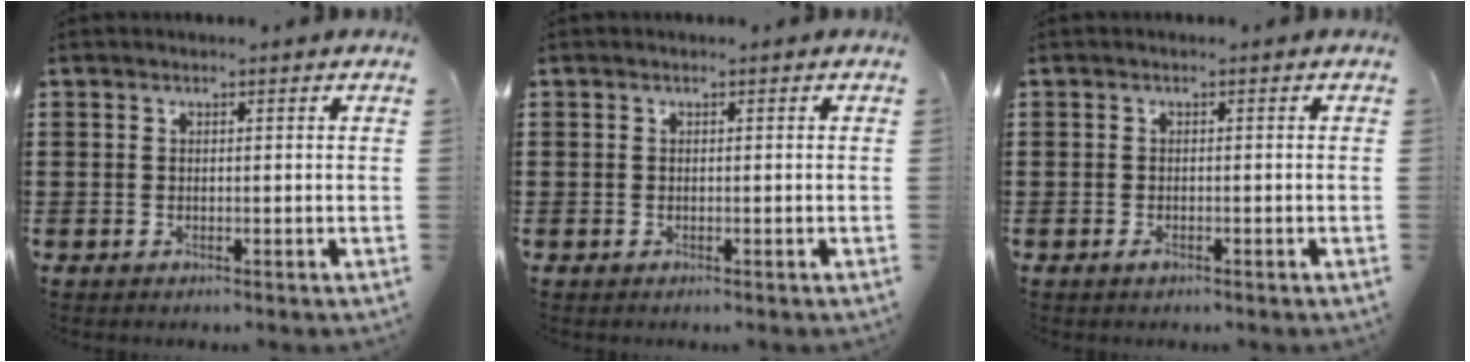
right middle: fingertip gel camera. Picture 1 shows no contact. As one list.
[{"total": 0.0}, {"total": 0.7, "force": [-0.5, 0.2, 0.5], "torque": [-0.011, -0.006, -0.007]}]